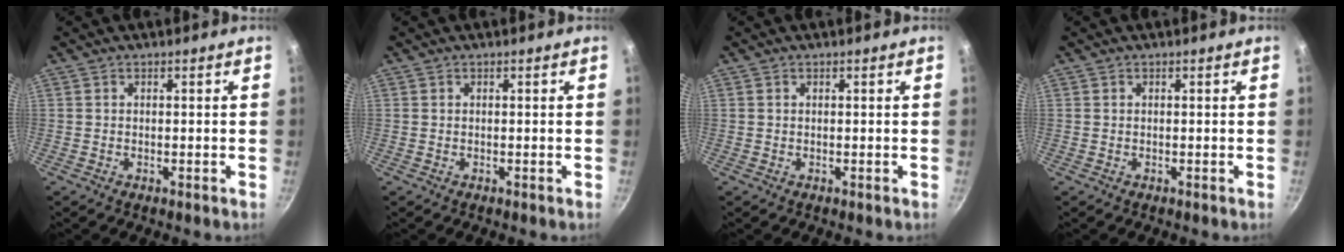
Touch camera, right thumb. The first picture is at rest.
{"total": 0.0}
{"total": 0.0}
{"total": 0.0}